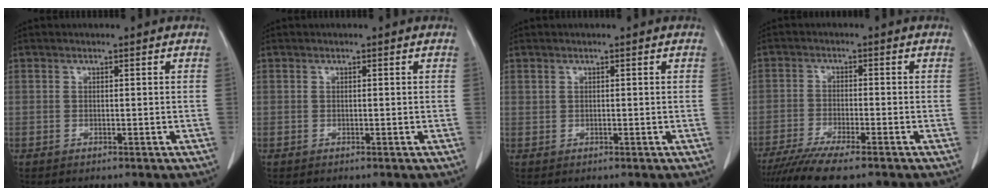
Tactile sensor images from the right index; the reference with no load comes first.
{"total": 0.0}
{"total": 0.0}
{"total": 8.3, "force": [-6.8, 0.3, 4.8], "torque": [-0.073, -0.020, -0.112]}